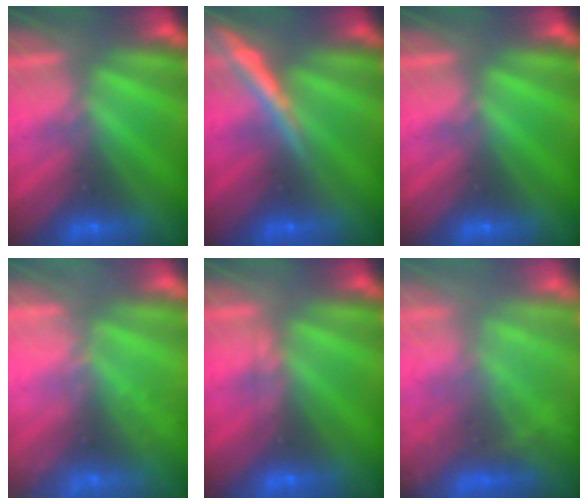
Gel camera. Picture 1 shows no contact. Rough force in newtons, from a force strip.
{"total": 3.3}
{"total": 0.0}
{"total": 2.3}
{"total": 3.4}
{"total": 10.1}